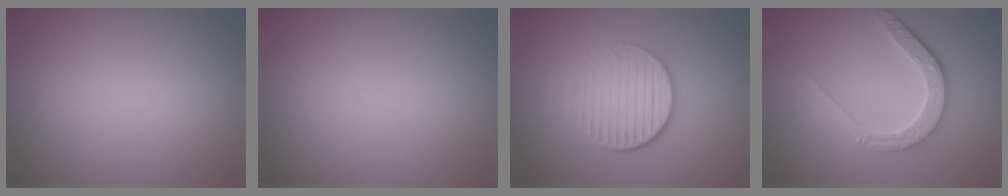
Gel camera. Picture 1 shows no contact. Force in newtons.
{"total": 0.0}
{"total": 4.6, "press": 2.8, "slide": 3.6}
{"total": 4.6, "press": 3.6, "slide": 3.0}